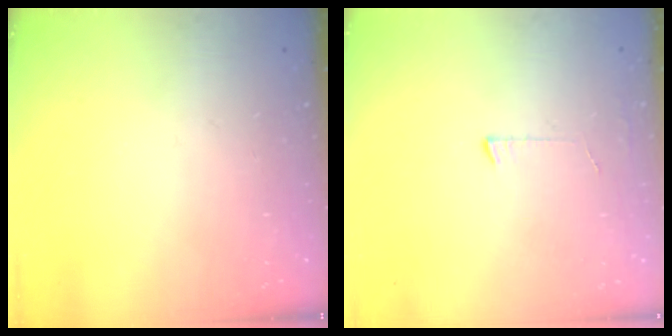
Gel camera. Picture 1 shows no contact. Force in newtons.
{"total": 3.0, "press": 3.0, "slide": 0.3}